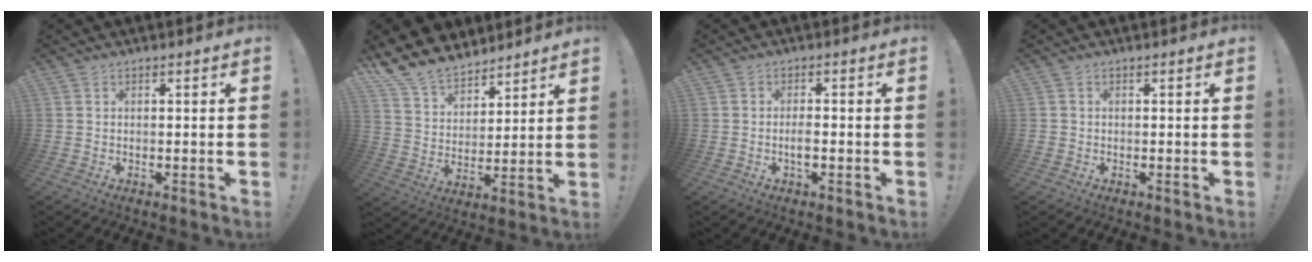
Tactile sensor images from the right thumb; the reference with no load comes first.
{"total": 13.3, "force": [11.5, 6.0, 2.7], "torque": [-0.069, -0.091, 0.220]}
{"total": 2.8, "force": [-1.0, 1.5, 2.2], "torque": [-0.021, -0.002, -0.019]}
{"total": 0.7, "force": [-0.3, 0.6, 0.1], "torque": [-0.005, 0.003, -0.005]}